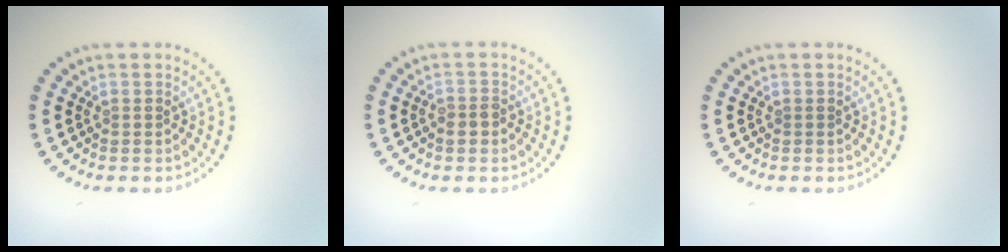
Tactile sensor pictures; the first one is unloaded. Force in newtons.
{"total": 1.6, "press": 1.4, "slide": 0.7}
{"total": 0.0}